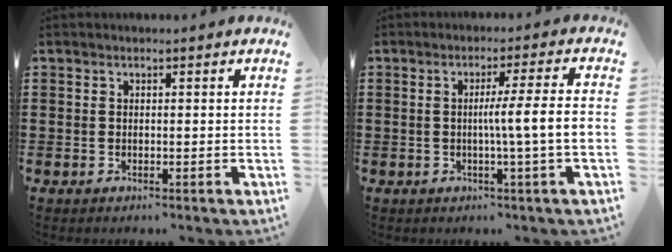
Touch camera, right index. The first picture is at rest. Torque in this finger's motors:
{"motor_torque": [1.09, -0.57, 0.46, 0.14]}